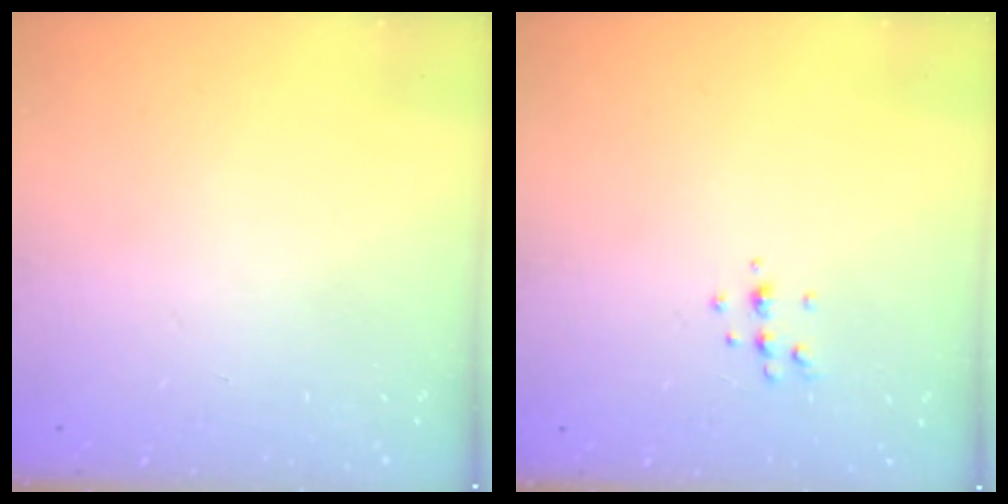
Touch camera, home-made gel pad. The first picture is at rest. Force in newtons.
{"total": 4.9, "press": 4.8, "slide": 1.1}